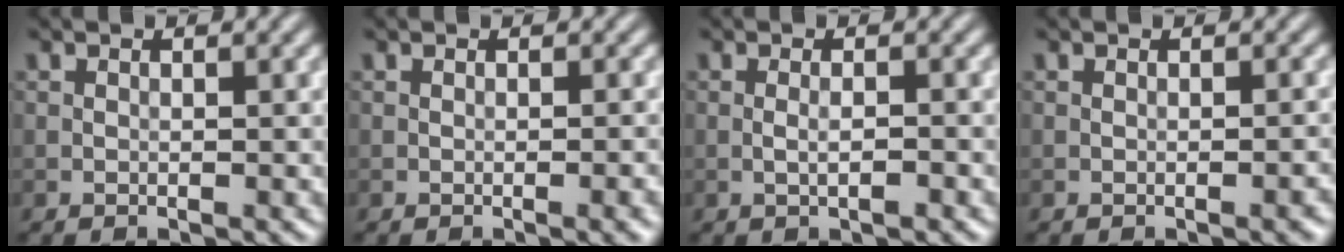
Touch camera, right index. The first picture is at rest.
{"total": 1.9, "force": [-0.5, 0.4, 1.7], "torque": [-0.017, -0.001, -0.008]}
{"total": 1.3, "force": [-0.4, 0.2, 1.2], "torque": [-0.024, 0.001, -0.008]}
{"total": 1.1, "force": [-0.5, 0.2, 1.0], "torque": [-0.012, 0.000, -0.007]}